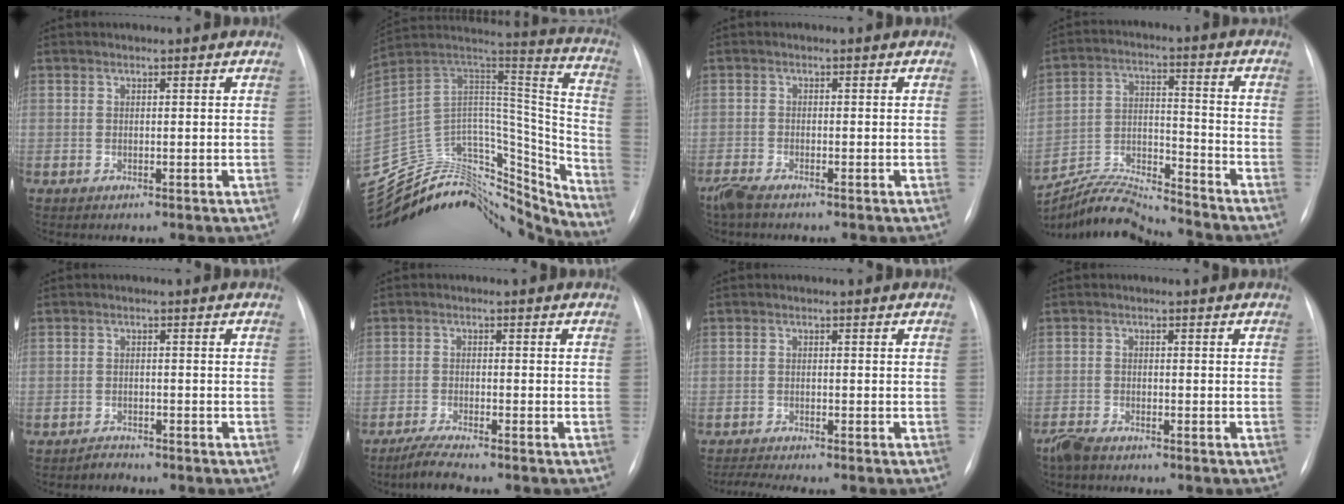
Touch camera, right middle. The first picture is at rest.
{"total": 34.6, "force": [-30.2, 12.5, 11.4], "torque": [-0.188, 0.042, -0.436]}
{"total": 3.2, "force": [-2.6, 0.6, 1.7], "torque": [-0.043, -0.010, -0.049]}
{"total": 11.1, "force": [-11.0, -0.2, 1.4], "torque": [-0.031, 0.019, -0.204]}
{"total": 1.4, "force": [-1.3, 0.3, -0.2], "torque": [0.004, -0.003, -0.022]}
{"total": 3.9, "force": [-3.3, -0.5, 1.9], "torque": [-0.045, -0.014, -0.067]}
{"total": 4.0, "force": [-3.4, -0.8, 1.8], "torque": [-0.034, -0.011, -0.057]}
{"total": 3.2, "force": [-2.8, 0.7, 1.3], "torque": [-0.030, -0.008, -0.053]}